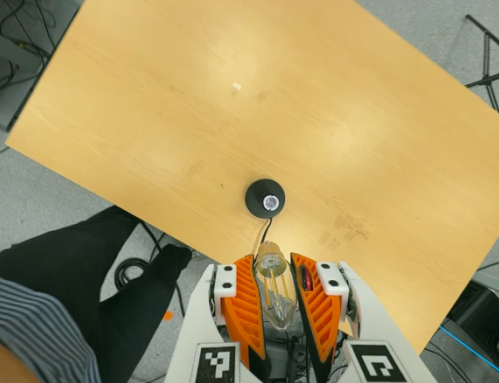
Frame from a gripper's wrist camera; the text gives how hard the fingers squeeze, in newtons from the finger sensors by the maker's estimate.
{"total": 20.3, "left": 21.4, "right": 19.1}